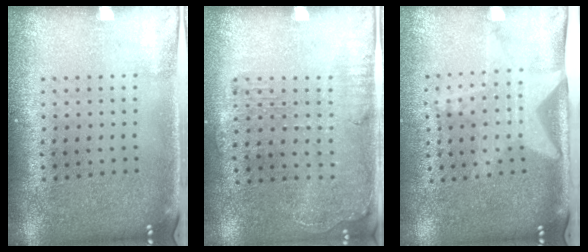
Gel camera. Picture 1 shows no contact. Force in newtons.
{"total": 1.3, "press": 1.3, "slide": 0.3}
{"total": 1.5, "press": 1.4, "slide": 0.5}